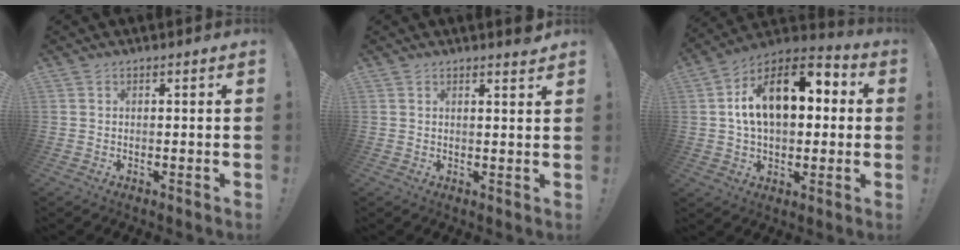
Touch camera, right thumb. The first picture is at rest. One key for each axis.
{"total": 2.3, "fx": 2.0, "fy": -0.5, "fz": 1.0, "tx": -0.001, "ty": -0.021, "tz": 0.031}
{"total": 17.7, "fx": 3.9, "fy": 10.4, "fz": 13.7, "tx": -0.217, "ty": 0.000, "tz": 0.065}